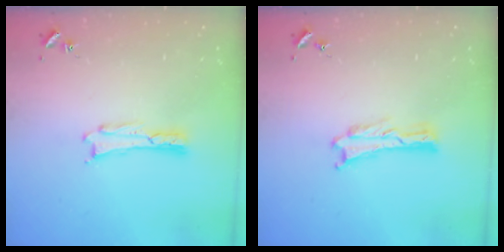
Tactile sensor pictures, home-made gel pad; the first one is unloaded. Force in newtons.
{"total": 0.0}